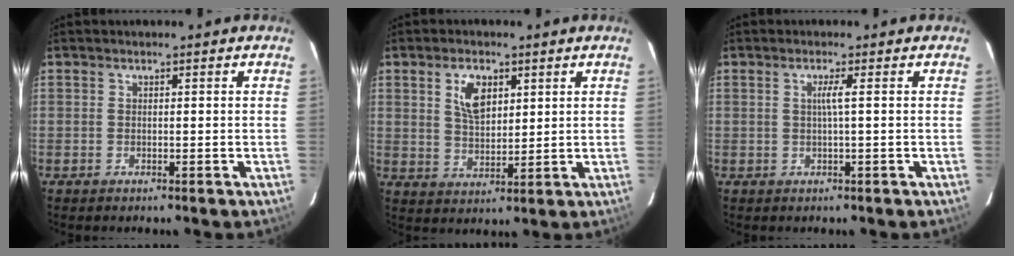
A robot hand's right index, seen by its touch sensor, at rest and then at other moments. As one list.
[{"total": 6.6, "force": [2.8, 3.6, 4.8], "torque": [-0.087, 0.007, 0.055]}, {"total": 1.7, "force": [0.2, -0.6, 1.6], "torque": [-0.029, -0.003, 0.002]}]